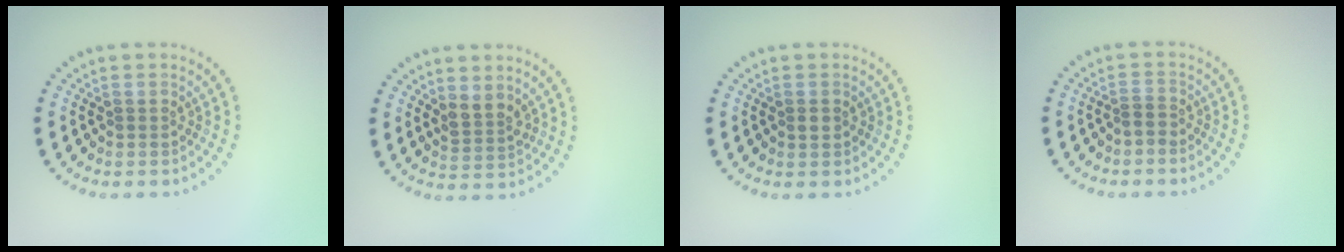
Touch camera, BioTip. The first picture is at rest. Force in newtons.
{"total": 2.1, "press": 1.7, "slide": 1.2}
{"total": 1.0, "press": 1.0, "slide": 0.1}
{"total": 0.9, "press": 0.6, "slide": 0.6}